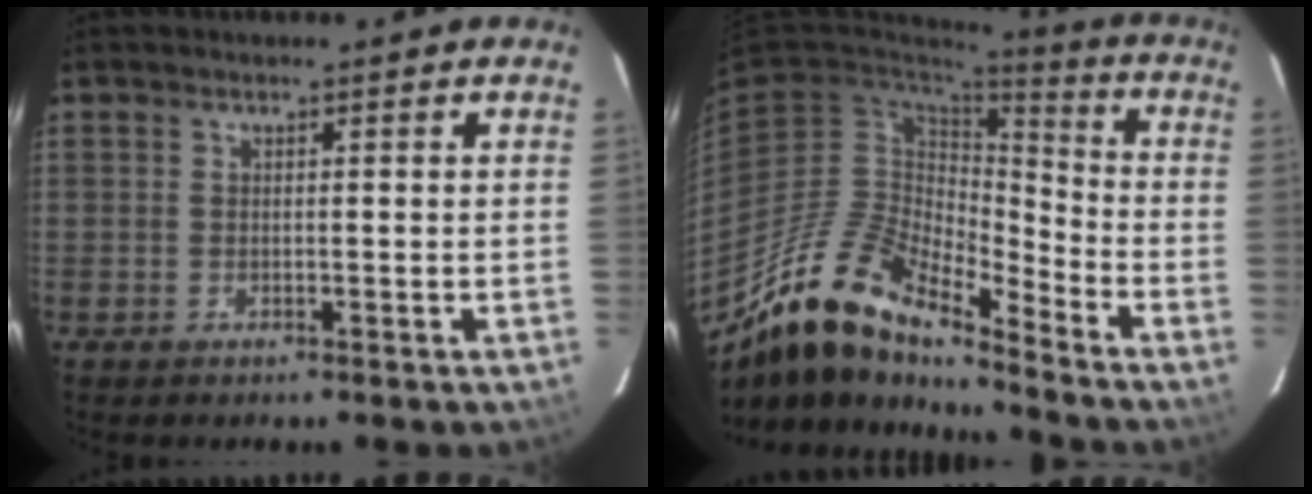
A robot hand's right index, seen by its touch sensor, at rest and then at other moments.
{"total": 17.7, "force": [-14.6, 4.6, 9.0], "torque": [-0.164, -0.018, -0.282]}